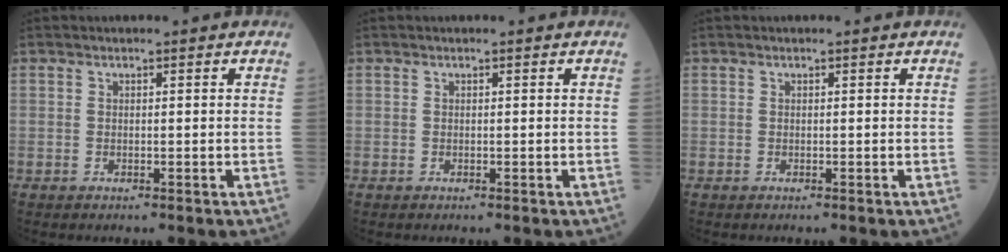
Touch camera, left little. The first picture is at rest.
{"total": 0.0}
{"total": 0.0}